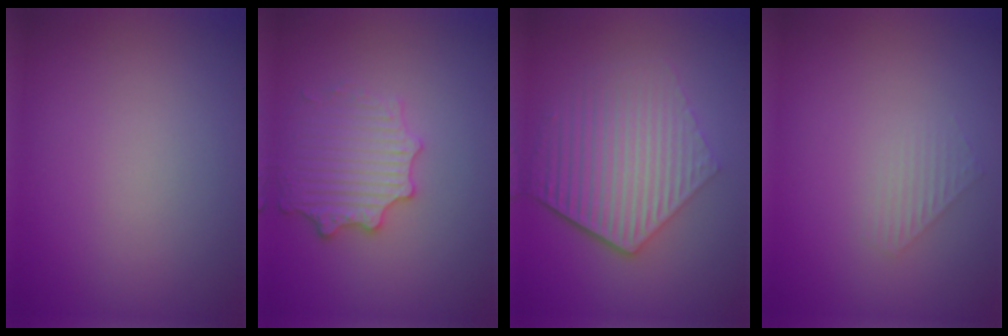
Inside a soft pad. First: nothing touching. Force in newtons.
{"total": 3.6, "press": 3.3, "slide": 1.5}
{"total": 6.2, "press": 4.6, "slide": 4.2}
{"total": 1.3, "press": 1.3, "slide": 0.2}